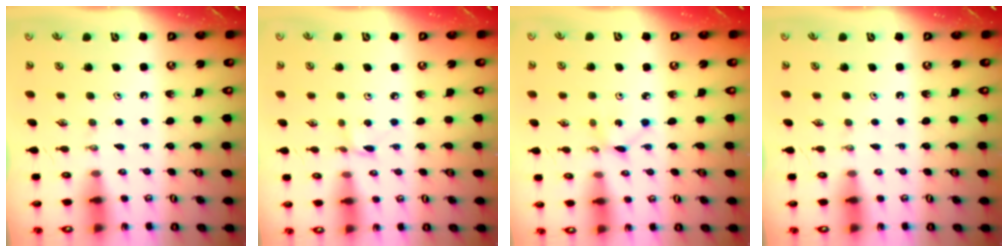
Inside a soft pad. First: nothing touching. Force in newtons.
{"total": 1.7, "press": 1.7, "slide": 0.0}
{"total": 1.3, "press": 1.3, "slide": 0.0}
{"total": 0.0}